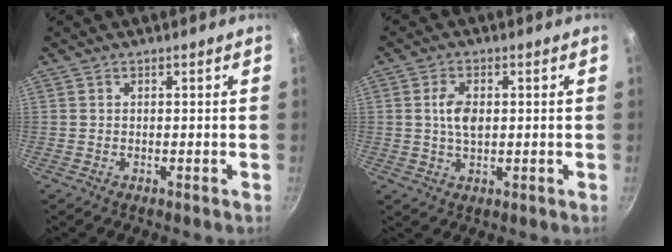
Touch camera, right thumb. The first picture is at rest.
{"total": 5.2, "force": [0.6, 3.0, 4.1], "torque": [-0.070, 0.002, 0.010]}